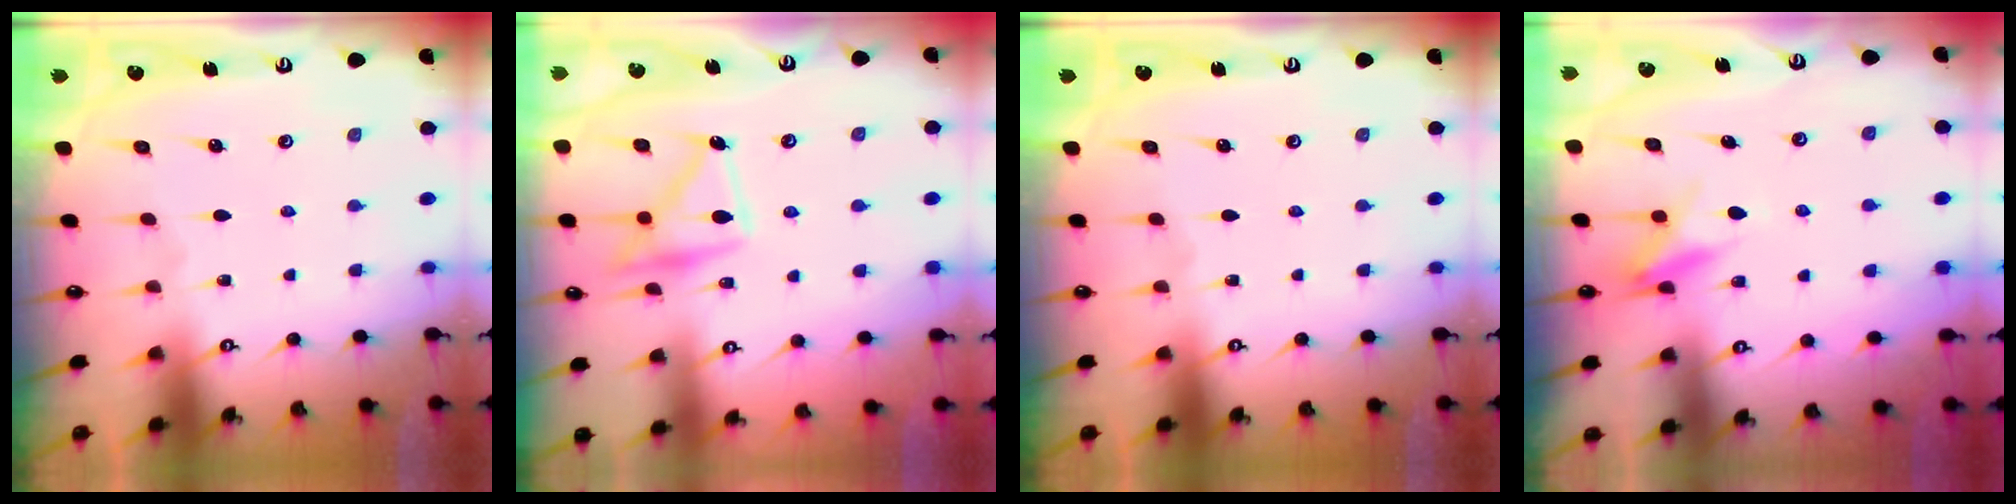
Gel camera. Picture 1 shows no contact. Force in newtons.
{"total": 16.7, "press": 16.6, "slide": 1.1}
{"total": 0.0}
{"total": 7.7, "press": 7.6, "slide": 1.2}